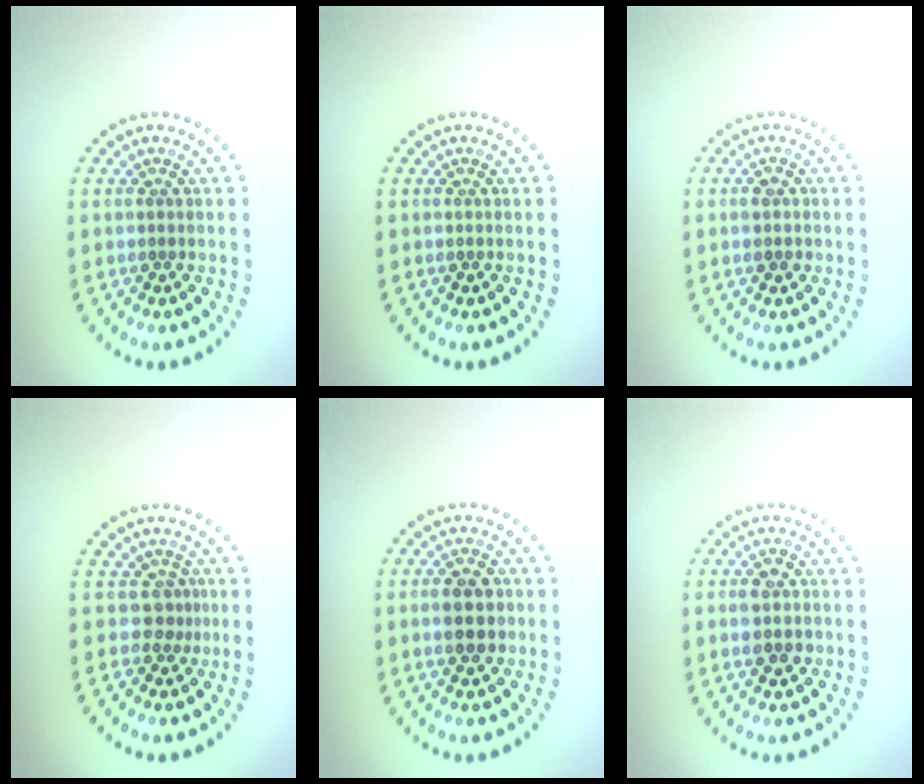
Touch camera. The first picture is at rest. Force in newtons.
{"total": 0.0}
{"total": 1.3, "press": 1.3, "slide": 0.1}
{"total": 1.7, "press": 1.3, "slide": 1.2}
{"total": 3.3, "press": 3.3, "slide": 0.2}
{"total": 2.8, "press": 2.8, "slide": 0.2}